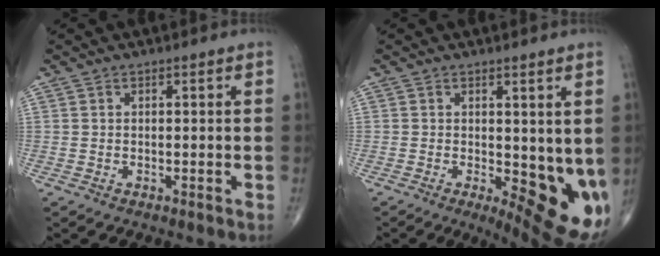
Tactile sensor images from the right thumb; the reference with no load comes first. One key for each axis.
{"total": 12.5, "fx": -1.1, "fy": 4.9, "fz": 11.5, "tx": -0.136, "ty": -0.026, "tz": -0.003}